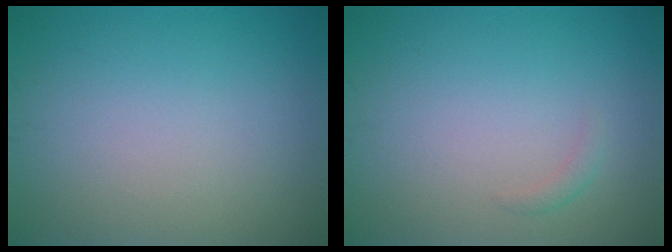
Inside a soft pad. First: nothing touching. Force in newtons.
{"total": 0.8, "press": 0.8, "slide": 0.0}